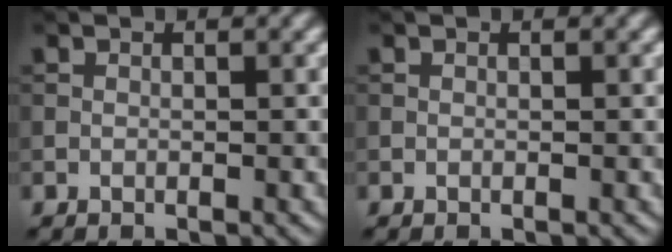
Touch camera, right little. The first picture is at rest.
{"total": 0.0}